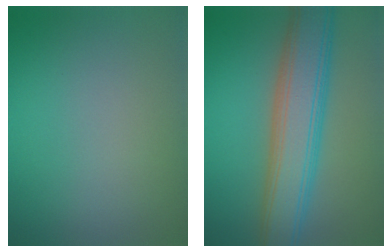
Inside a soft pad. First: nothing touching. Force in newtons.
{"total": 8.3, "press": 8.3, "slide": 0.6}